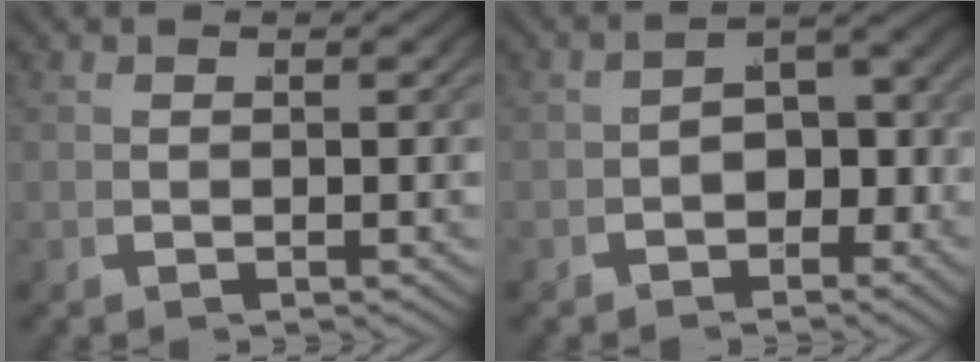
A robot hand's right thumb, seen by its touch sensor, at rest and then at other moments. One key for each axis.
{"total": 3.9, "fx": -1.8, "fy": 2.4, "fz": 2.5, "tx": -0.035, "ty": -0.009, "tz": -0.029}